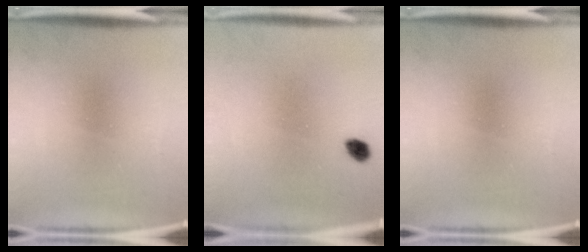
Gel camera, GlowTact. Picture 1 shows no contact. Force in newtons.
{"total": 2.2}
{"total": 0.0}